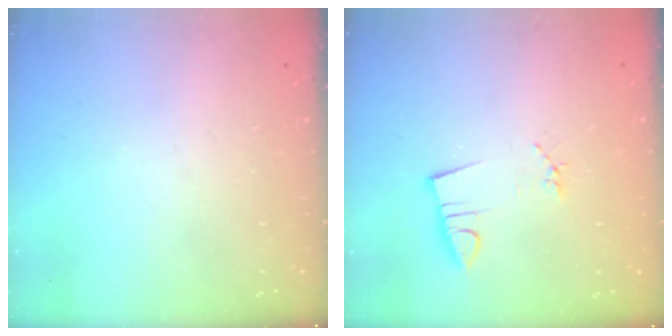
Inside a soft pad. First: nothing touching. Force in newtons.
{"total": 2.9, "press": 1.4, "slide": 2.5}